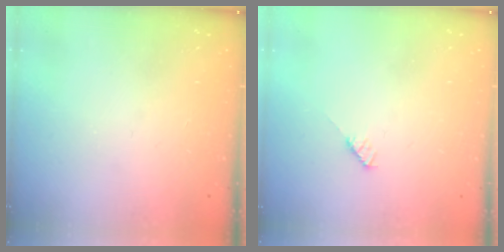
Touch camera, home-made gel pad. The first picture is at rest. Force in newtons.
{"total": 3.0, "press": 3.0, "slide": 0.2}